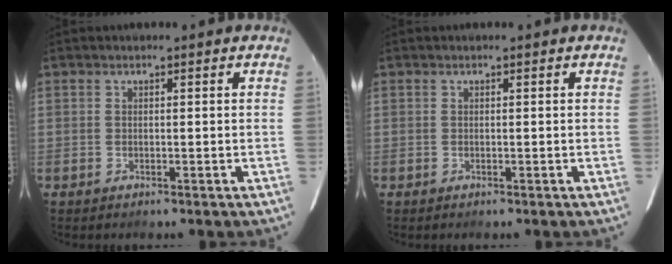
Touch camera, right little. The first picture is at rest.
{"total": 0.0}